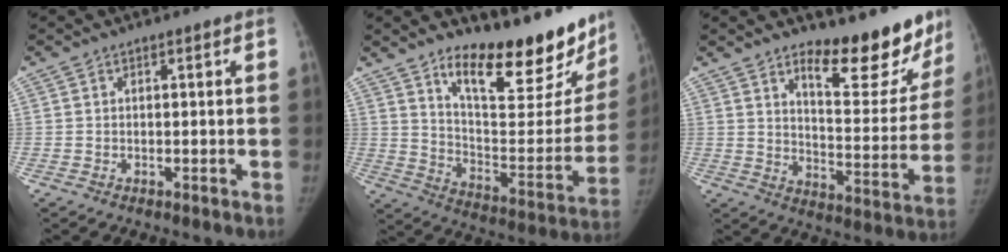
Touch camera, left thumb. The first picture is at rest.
{"total": 24.0, "force": [17.9, 7.8, 14.0], "torque": [-0.153, -0.124, 0.263]}
{"total": 16.1, "force": [12.3, 5.4, 8.8], "torque": [-0.063, -0.105, 0.177]}